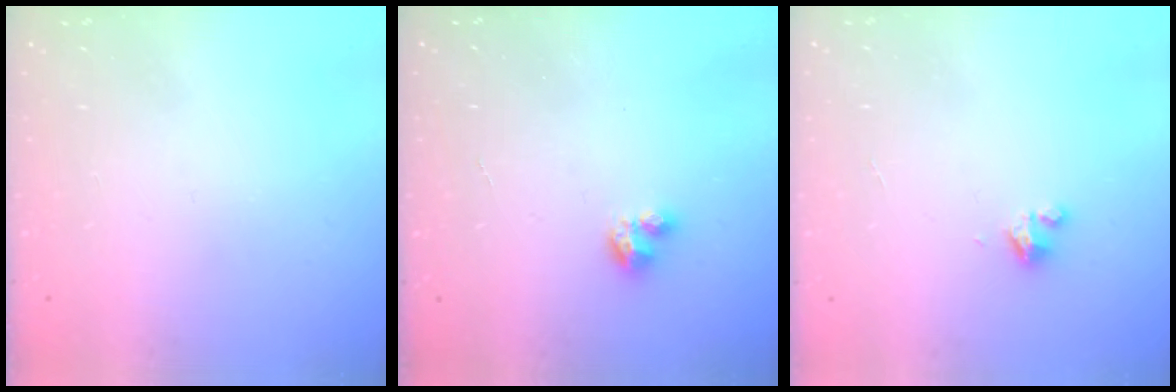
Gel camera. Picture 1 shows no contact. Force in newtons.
{"total": 2.6, "press": 2.6, "slide": 0.2}
{"total": 2.7, "press": 2.6, "slide": 0.4}